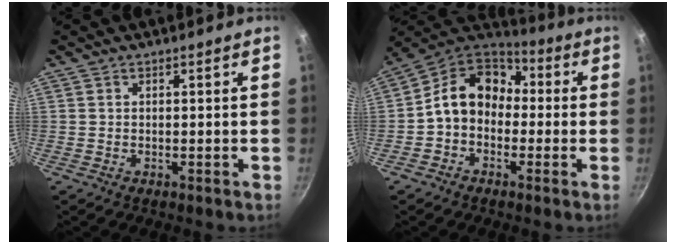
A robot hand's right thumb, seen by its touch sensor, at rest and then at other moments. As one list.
[{"total": 12.6, "force": [-0.4, 9.9, 7.7], "torque": [-0.094, 0.046, -0.031]}]